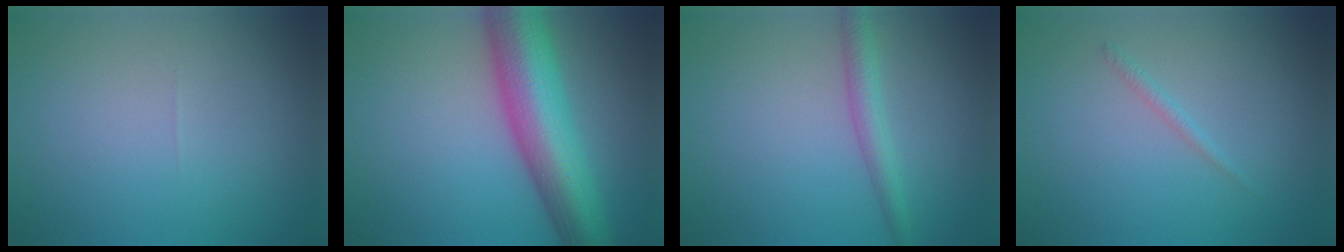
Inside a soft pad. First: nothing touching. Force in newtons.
{"total": 10.4, "press": 10.4, "slide": 0.3}
{"total": 2.4, "press": 2.4, "slide": 0.1}
{"total": 0.9, "press": 0.9, "slide": 0.0}